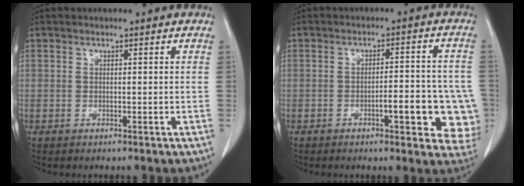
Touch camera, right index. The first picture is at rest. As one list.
[{"total": 10.3, "force": [-3.4, 2.6, 9.4], "torque": [-0.090, 0.012, -0.041]}]